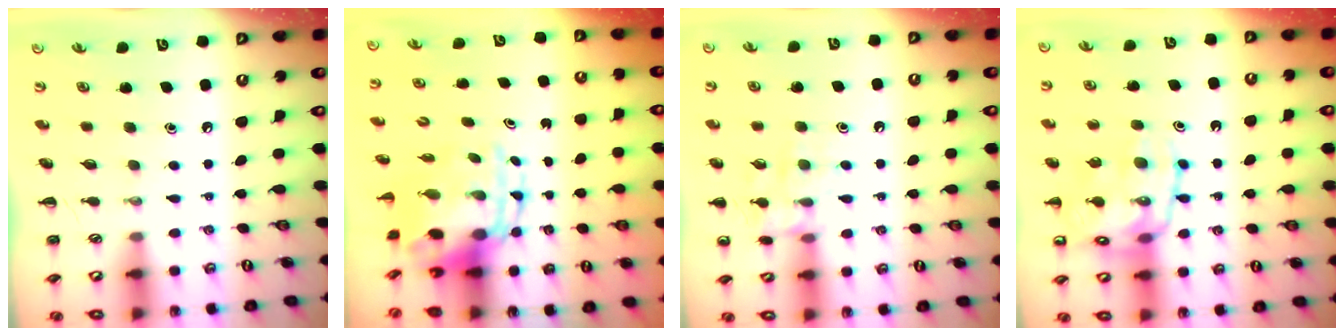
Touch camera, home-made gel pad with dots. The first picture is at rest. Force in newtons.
{"total": 7.0, "press": 6.8, "slide": 1.6}
{"total": 10.5, "press": 10.5, "slide": 0.6}
{"total": 14.5, "press": 14.3, "slide": 1.9}